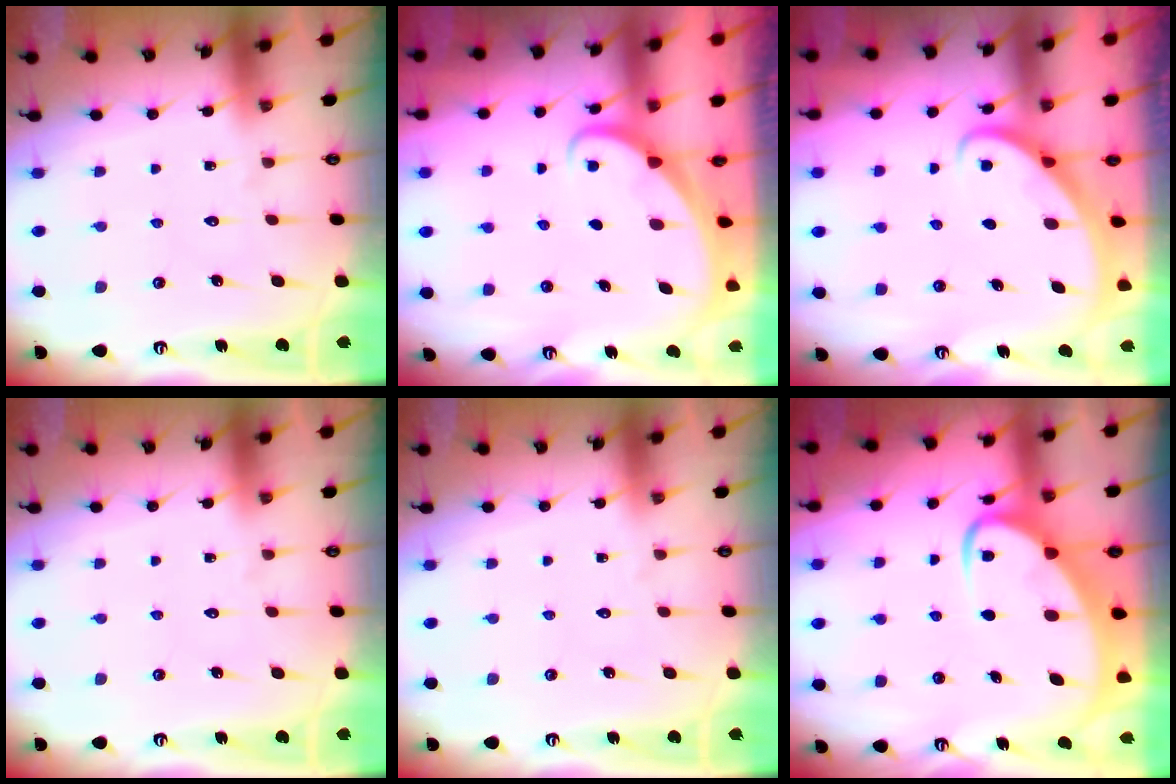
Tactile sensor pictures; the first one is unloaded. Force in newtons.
{"total": 1.6, "press": 1.6, "slide": 0.0}
{"total": 2.7, "press": 2.7, "slide": 0.2}
{"total": 0.0}
{"total": 0.0}
{"total": 6.5, "press": 6.4, "slide": 0.7}